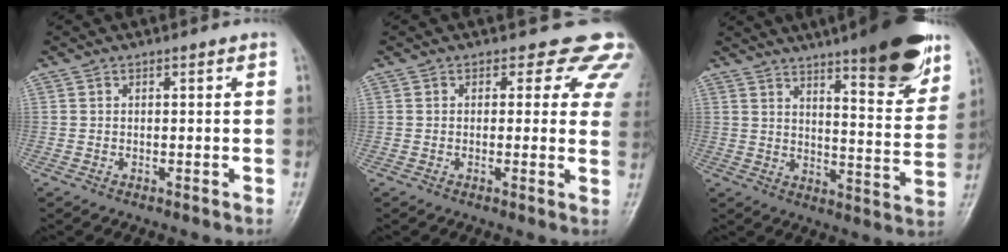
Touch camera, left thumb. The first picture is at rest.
{"total": 8.1, "force": [5.4, 5.0, 3.4], "torque": [0.010, -0.015, 0.033]}
{"total": 18.9, "force": [12.7, 4.0, 13.4], "torque": [-0.146, -0.067, 0.179]}